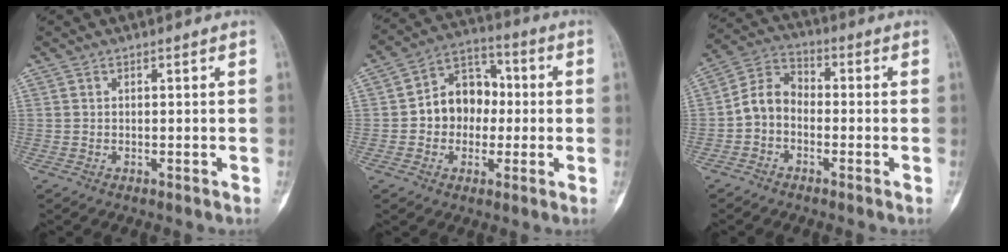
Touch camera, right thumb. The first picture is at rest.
{"total": 11.3, "force": [-0.3, 8.9, 6.9], "torque": [-0.065, 0.035, -0.014]}
{"total": 6.7, "force": [-1.7, 5.1, 4.0], "torque": [-0.061, 0.032, -0.050]}